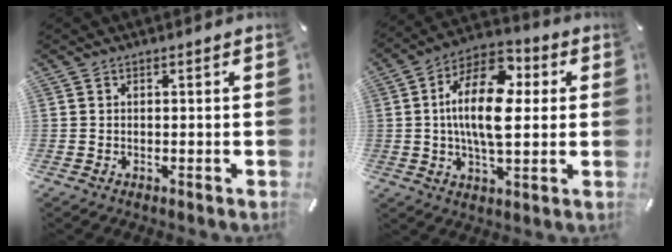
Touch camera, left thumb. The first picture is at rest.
{"total": 16.9, "force": [2.8, 9.0, 14.1], "torque": [-0.265, -0.007, 0.041]}